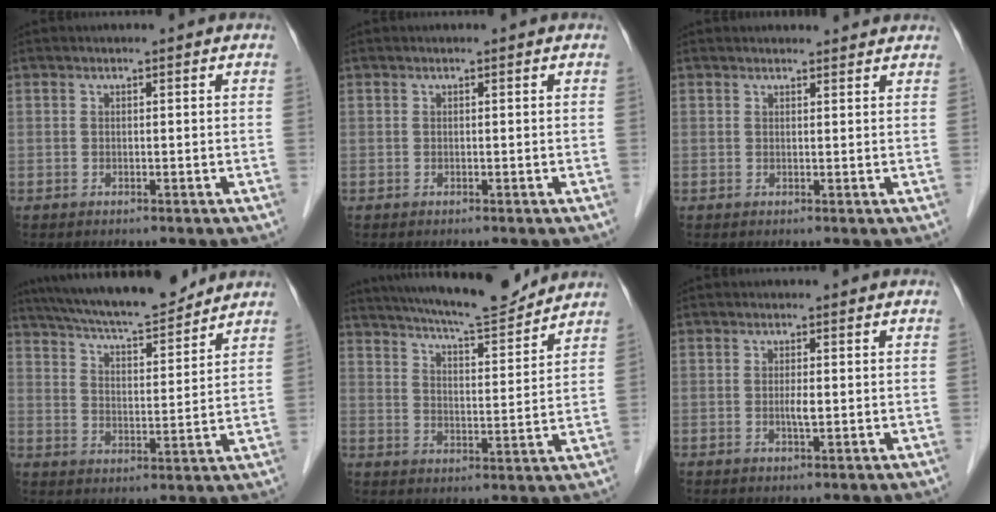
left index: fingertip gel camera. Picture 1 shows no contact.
{"total": 0.0}
{"total": 4.6, "force": [4.4, 1.0, 0.8], "torque": [-0.007, 0.017, 0.048]}
{"total": 15.8, "force": [14.2, 2.0, 6.7], "torque": [-0.116, 0.012, 0.225]}
{"total": 14.4, "force": [13.3, 1.1, 5.5], "torque": [-0.094, -0.003, 0.198]}
{"total": 1.4, "force": [0.0, 0.1, 1.4], "torque": [-0.028, -0.002, -0.002]}